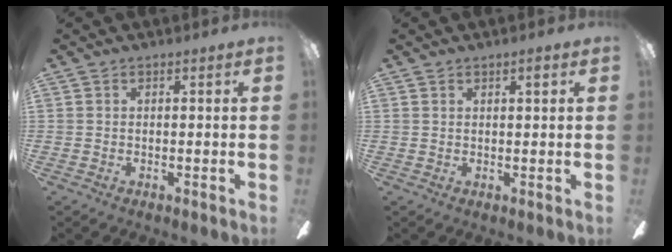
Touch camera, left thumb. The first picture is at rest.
{"total": 1.6, "force": [1.1, 0.5, 1.1], "torque": [-0.015, -0.003, 0.017]}